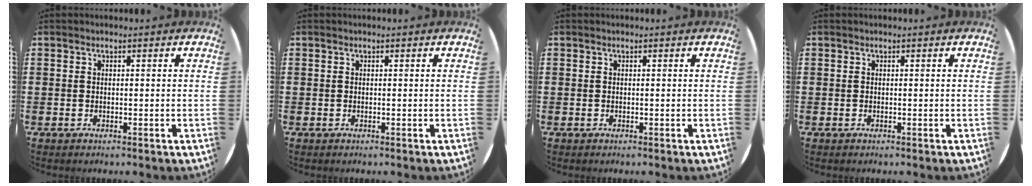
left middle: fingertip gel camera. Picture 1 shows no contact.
{"total": 0.0}
{"total": 0.0}
{"total": 0.0}